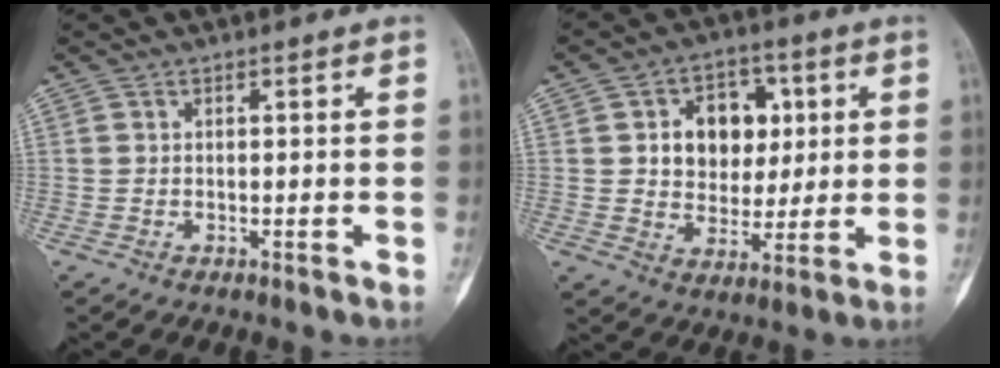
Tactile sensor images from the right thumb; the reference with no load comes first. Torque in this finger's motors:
{"motor_torque": [0.07, 0.05, 0.03, 0.02, 0.13]}